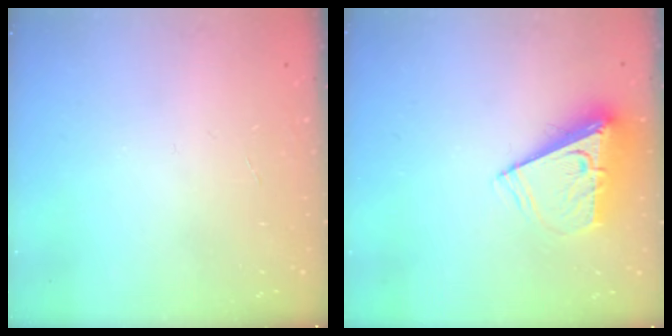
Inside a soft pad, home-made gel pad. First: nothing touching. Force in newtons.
{"total": 8.2, "press": 8.2, "slide": 1.0}